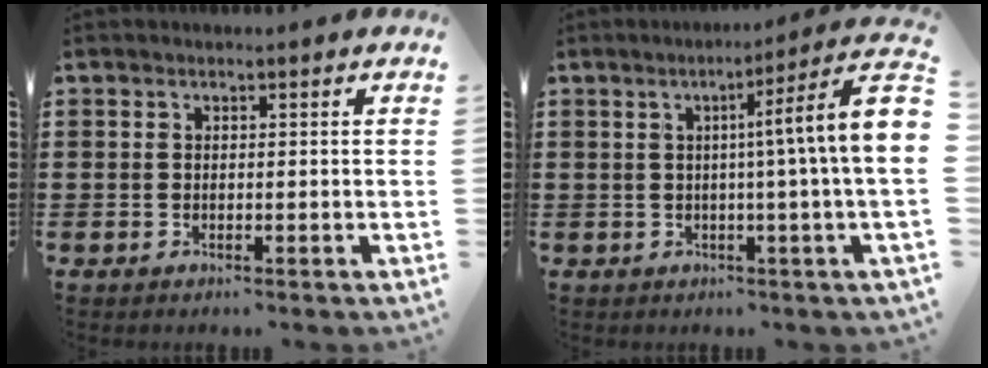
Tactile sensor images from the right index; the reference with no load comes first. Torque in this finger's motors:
{"motor_torque": [2.14, 0.00, 0.63, 0.21]}